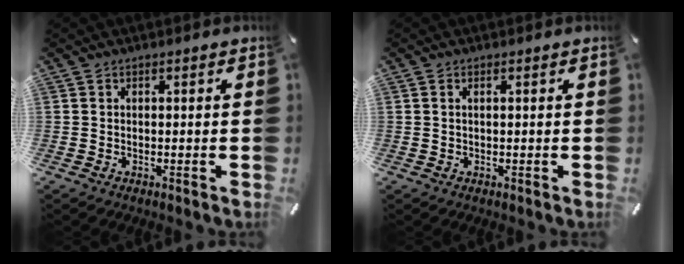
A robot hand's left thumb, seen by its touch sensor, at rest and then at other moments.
{"total": 0.8, "force": [0.1, 0.1, 0.7], "torque": [-0.014, -0.001, 0.002]}